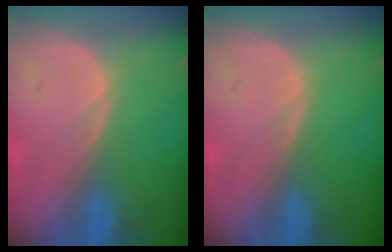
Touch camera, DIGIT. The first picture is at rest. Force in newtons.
{"total": 0.0}